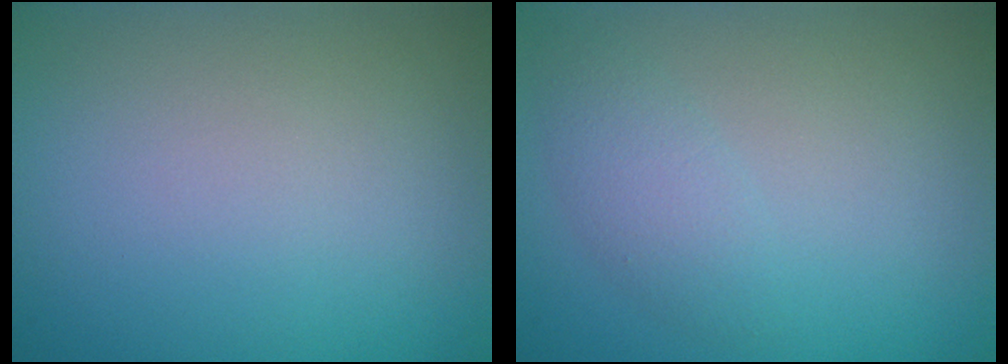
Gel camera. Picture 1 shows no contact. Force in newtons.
{"total": 2.0, "press": 2.0, "slide": 0.1}